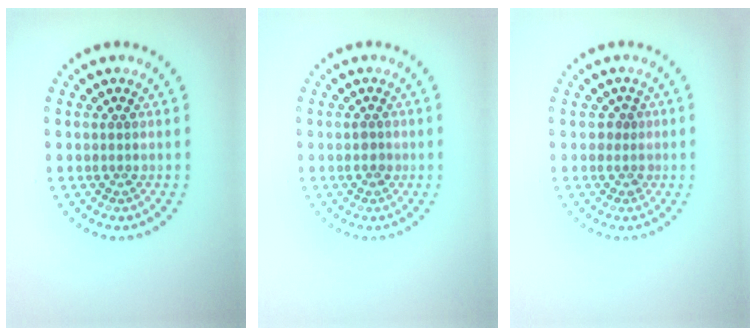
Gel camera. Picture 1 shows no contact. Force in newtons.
{"total": 0.9, "press": 0.9, "slide": 0.3}
{"total": 1.3, "press": 1.0, "slide": 0.8}